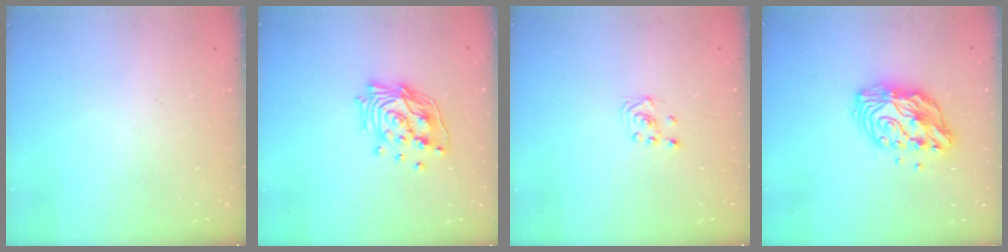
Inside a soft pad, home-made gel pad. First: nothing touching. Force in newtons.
{"total": 15.0, "press": 14.9, "slide": 2.0}
{"total": 2.3, "press": 2.2, "slide": 0.7}
{"total": 11.3, "press": 11.3, "slide": 1.0}